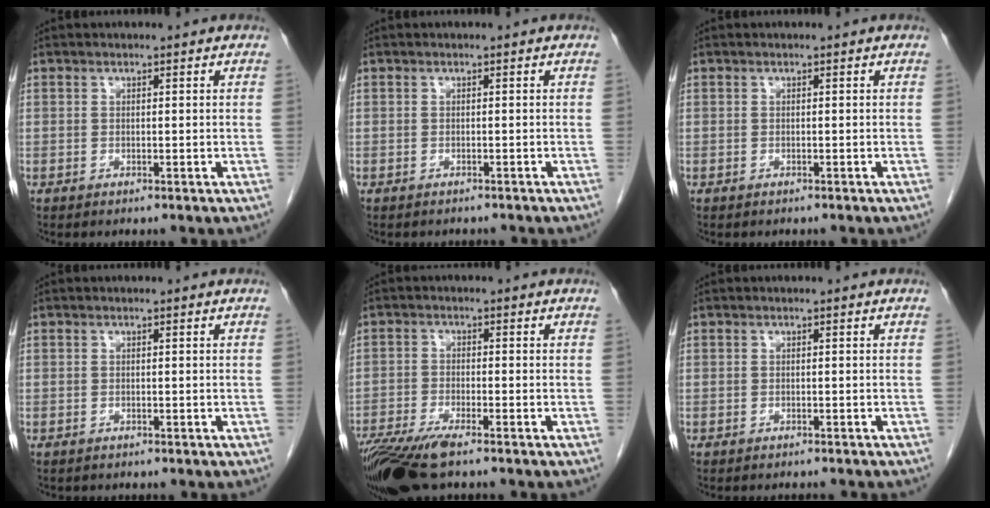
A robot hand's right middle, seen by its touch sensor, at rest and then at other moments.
{"total": 3.1, "force": [-2.8, 1.1, 0.8], "torque": [-0.015, -0.002, -0.030]}
{"total": 0.9, "force": [-0.8, 0.4, 0.3], "torque": [-0.014, 0.000, -0.008]}
{"total": 0.9, "force": [-0.8, 0.4, 0.2], "torque": [-0.013, 0.000, -0.011]}
{"total": 9.8, "force": [-7.4, 1.7, 6.2], "torque": [-0.113, -0.020, -0.131]}
{"total": 2.8, "force": [-2.6, 0.5, 0.8], "torque": [-0.013, -0.004, -0.030]}